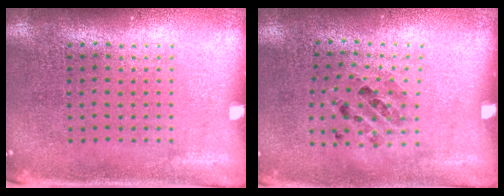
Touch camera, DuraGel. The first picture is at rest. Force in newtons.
{"total": 0.9, "press": 0.7, "slide": 0.5}